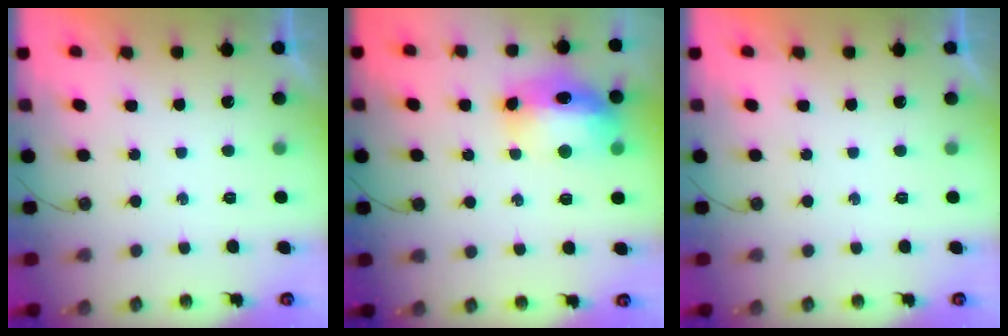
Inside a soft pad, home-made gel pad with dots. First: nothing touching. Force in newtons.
{"total": 14.4, "press": 14.3, "slide": 1.3}
{"total": 0.0}